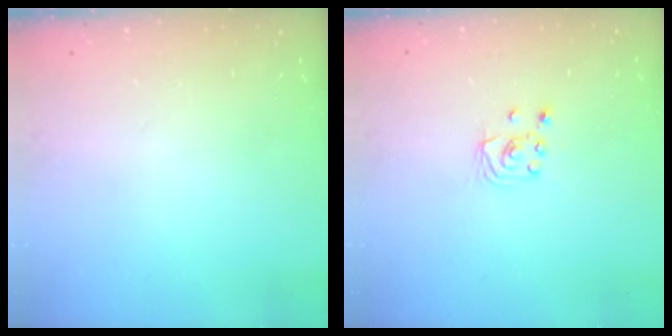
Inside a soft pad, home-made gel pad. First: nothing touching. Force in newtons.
{"total": 2.7, "press": 2.7, "slide": 0.2}